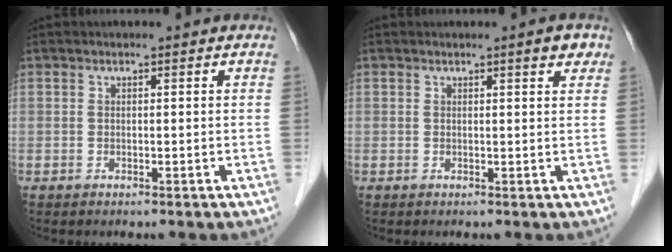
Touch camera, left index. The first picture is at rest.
{"total": 1.8, "force": [1.2, 0.3, 1.2], "torque": [-0.014, -0.004, 0.015]}